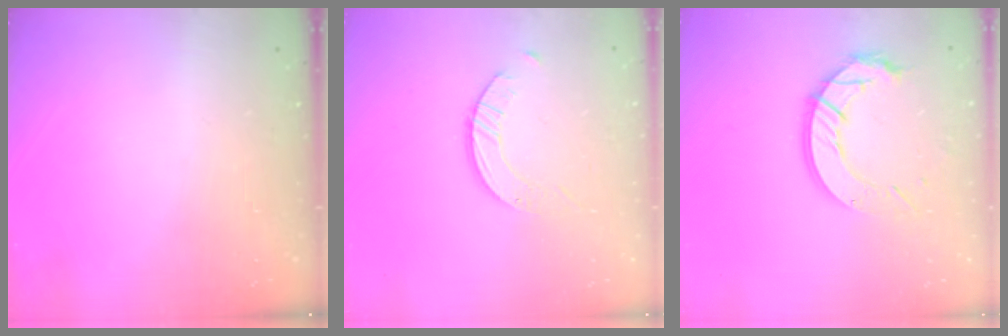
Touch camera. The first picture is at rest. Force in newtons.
{"total": 2.9, "press": 2.9, "slide": 0.3}
{"total": 12.3, "press": 12.2, "slide": 1.2}